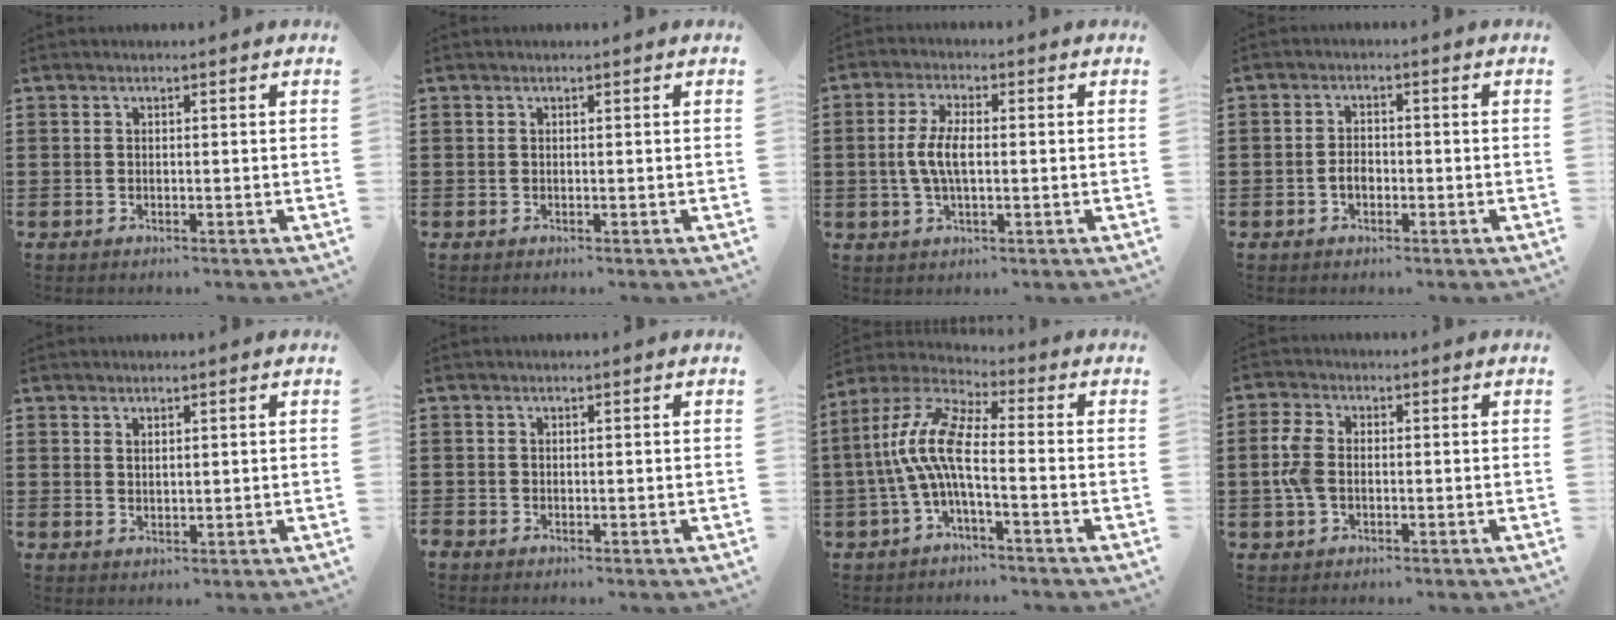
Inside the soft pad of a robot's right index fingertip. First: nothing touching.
{"total": 0.0}
{"total": 5.5, "force": [-0.4, 2.2, 5.0], "torque": [-0.119, -0.005, -0.016]}
{"total": 2.2, "force": [-0.8, 1.4, 1.5], "torque": [-0.030, 0.004, -0.017]}
{"total": 1.1, "force": [1.0, 0.2, 0.5], "torque": [-0.010, 0.001, 0.017]}
{"total": 0.5, "force": [-0.5, 0.2, -0.1], "torque": [0.001, 0.002, -0.011]}
{"total": 8.5, "force": [-1.7, 2.1, 8.1], "torque": [-0.197, -0.025, -0.043]}
{"total": 4.8, "force": [-0.4, 3.0, 3.7], "torque": [-0.101, -0.002, -0.015]}